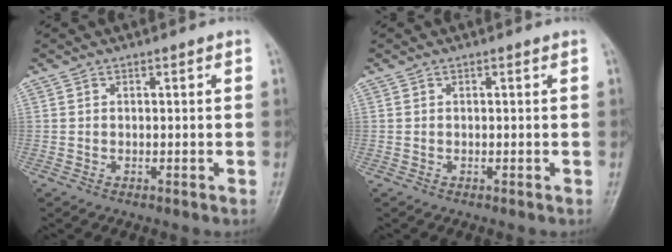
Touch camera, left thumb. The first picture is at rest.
{"total": 0.0}